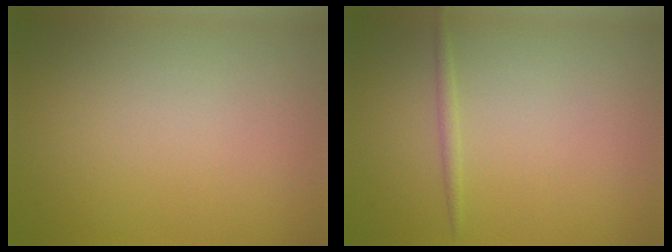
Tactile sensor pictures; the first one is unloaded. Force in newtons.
{"total": 0.7, "press": 0.7, "slide": 0.0}